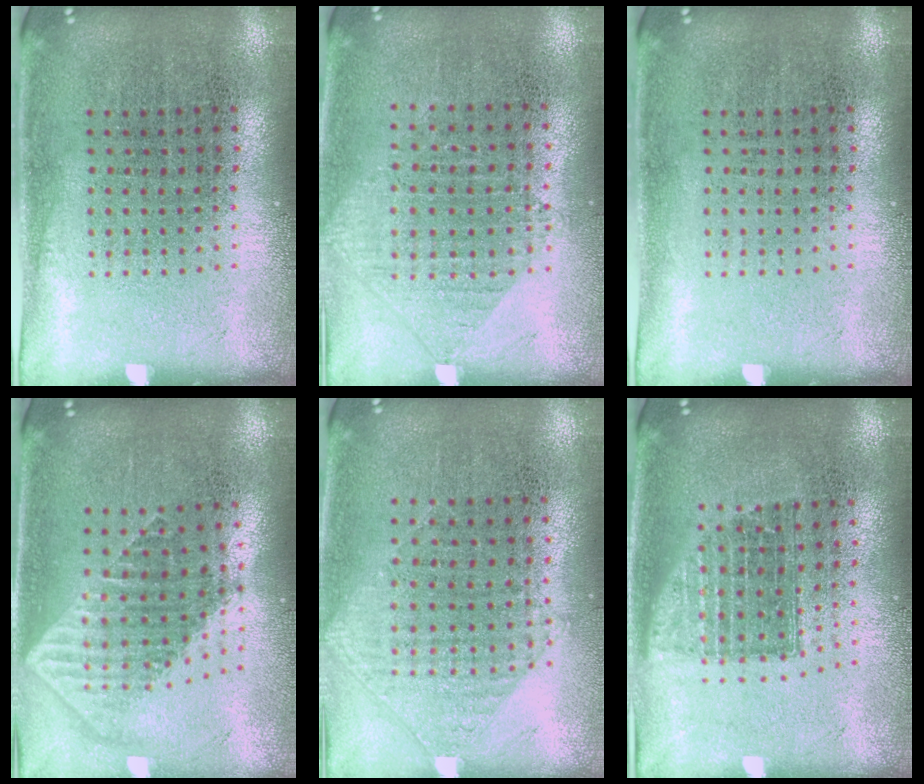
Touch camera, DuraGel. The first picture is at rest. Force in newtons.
{"total": 0.9, "press": 0.9, "slide": 0.2}
{"total": 0.0}
{"total": 1.8, "press": 1.5, "slide": 1.1}
{"total": 1.0, "press": 0.9, "slide": 0.4}
{"total": 1.5, "press": 1.2, "slide": 0.9}